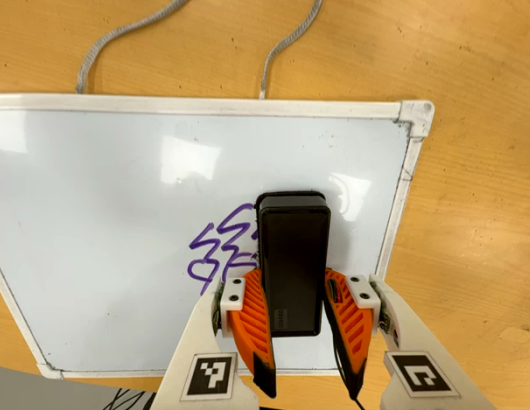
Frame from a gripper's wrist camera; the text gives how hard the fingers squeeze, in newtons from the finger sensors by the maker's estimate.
{"total": 13.8, "left": 14.0, "right": 13.5}